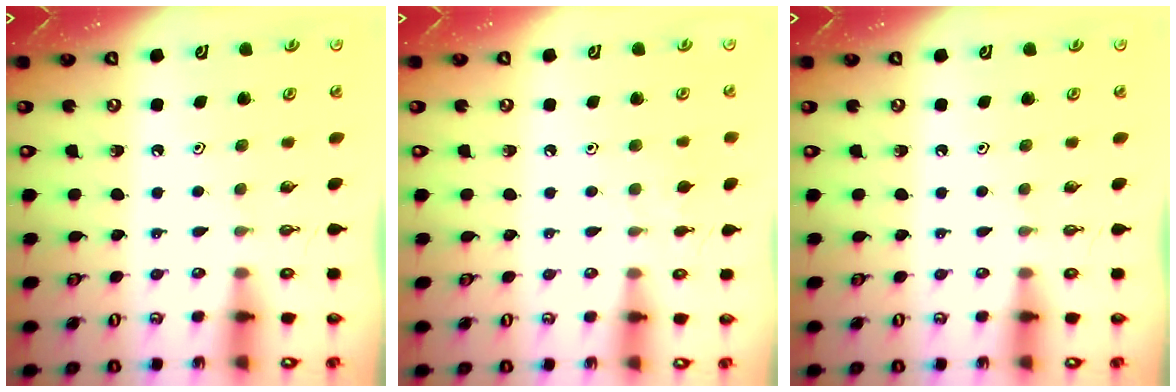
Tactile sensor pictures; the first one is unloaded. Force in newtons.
{"total": 5.2, "press": 5.1, "slide": 0.8}
{"total": 0.0}